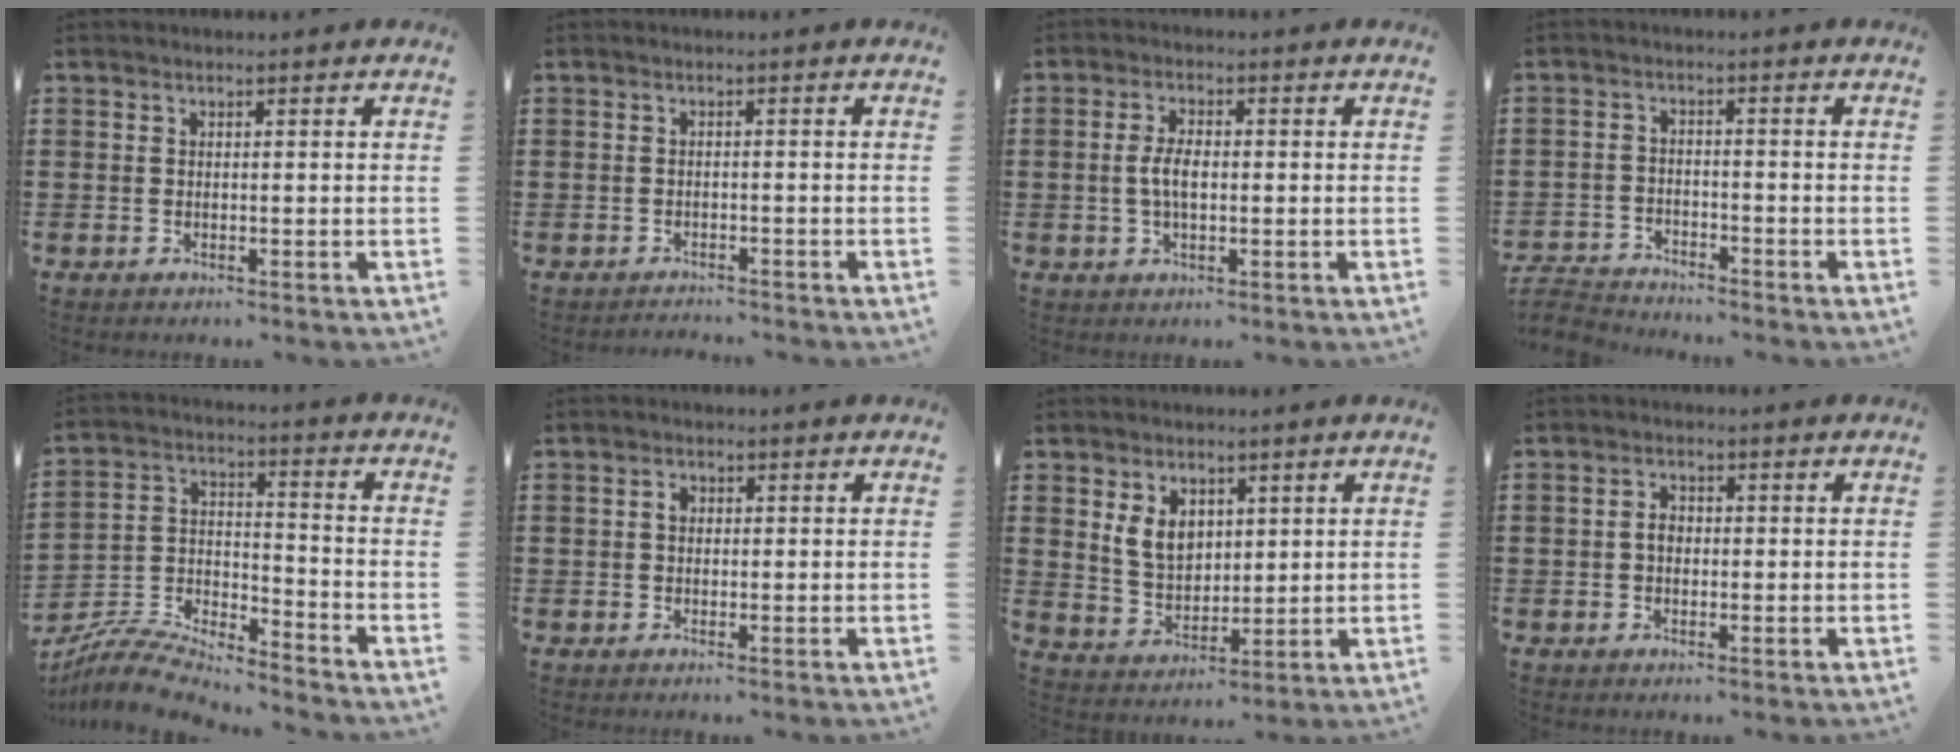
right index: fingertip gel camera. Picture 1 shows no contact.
{"total": 1.2, "force": [-1.2, 0.1, -0.2], "torque": [0.000, 0.004, -0.027]}
{"total": 3.9, "force": [-0.1, 1.8, 3.5], "torque": [-0.075, 0.001, -0.006]}
{"total": 3.7, "force": [-3.7, 0.3, 0.0], "torque": [-0.012, -0.002, -0.082]}
{"total": 6.9, "force": [-6.7, 0.9, 1.3], "torque": [-0.042, -0.004, -0.138]}
{"total": 1.4, "force": [0.2, 1.0, 0.9], "torque": [-0.020, 0.007, 0.002]}
{"total": 6.0, "force": [2.2, 4.3, 3.5], "torque": [-0.084, 0.007, 0.037]}
{"total": 2.1, "force": [-0.2, 1.5, 1.5], "torque": [-0.029, 0.006, -0.005]}